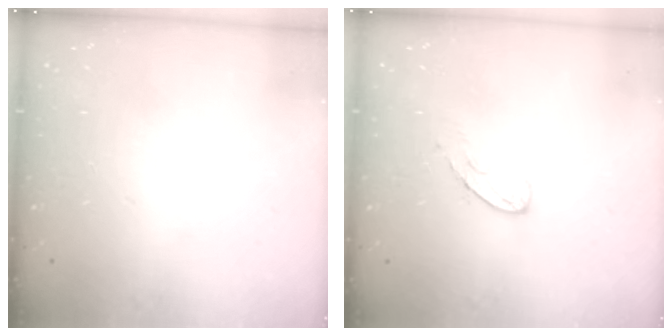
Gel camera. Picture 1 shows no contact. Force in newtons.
{"total": 5.8, "press": 5.8, "slide": 0.4}